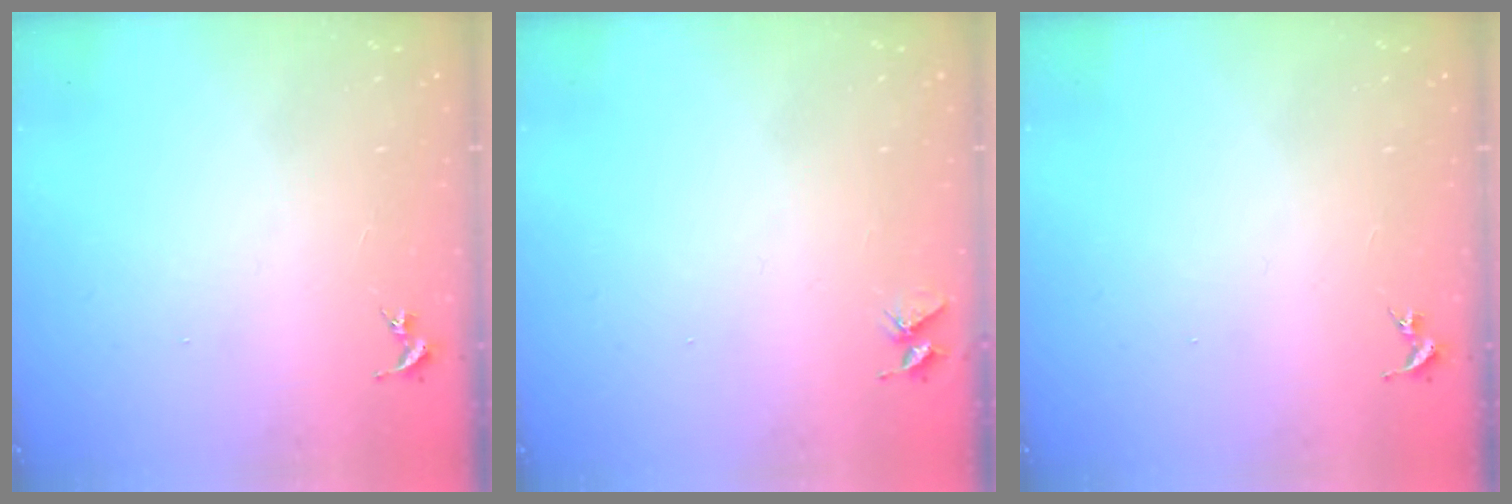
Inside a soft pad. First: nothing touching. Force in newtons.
{"total": 3.7, "press": 3.7, "slide": 0.3}
{"total": 0.0}